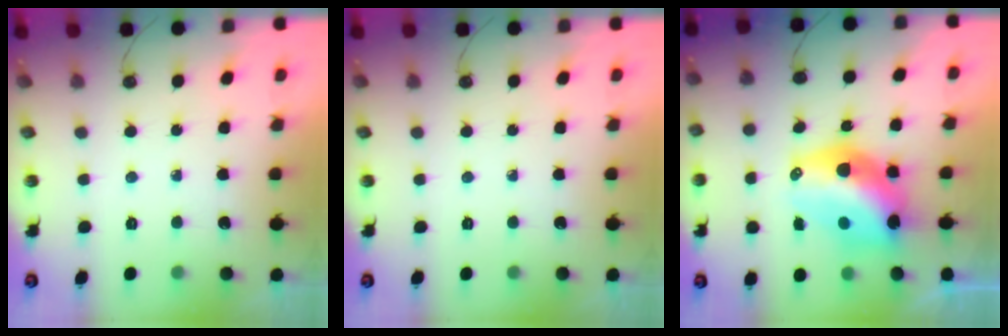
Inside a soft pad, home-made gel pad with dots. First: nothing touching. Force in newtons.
{"total": 0.0}
{"total": 15.0, "press": 14.4, "slide": 4.4}